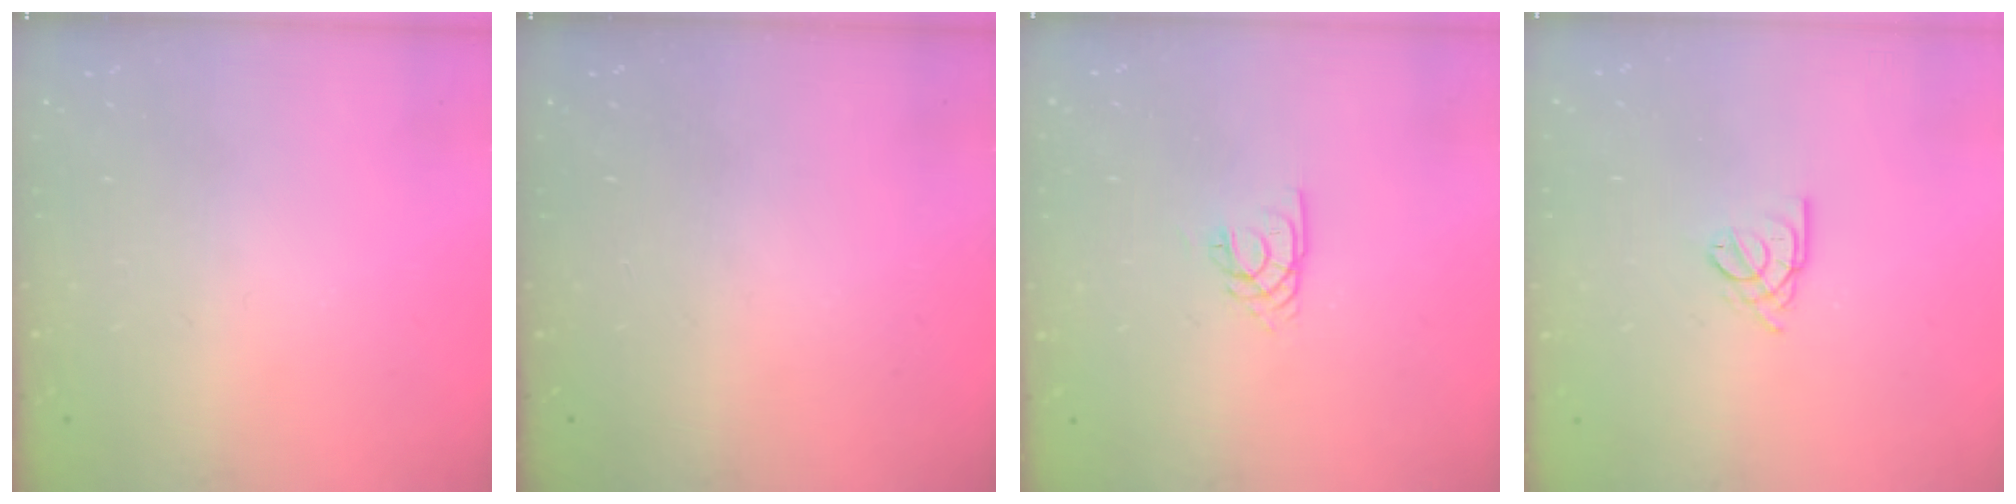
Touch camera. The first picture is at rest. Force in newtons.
{"total": 0.0}
{"total": 2.1, "press": 2.1, "slide": 0.2}
{"total": 2.3, "press": 2.3, "slide": 0.5}